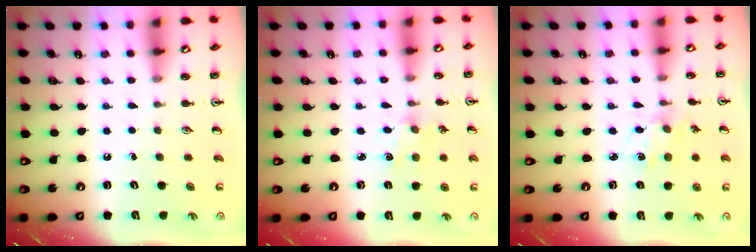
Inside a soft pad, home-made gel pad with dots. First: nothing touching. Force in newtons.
{"total": 2.1, "press": 2.0, "slide": 0.3}
{"total": 1.3, "press": 1.3, "slide": 0.1}